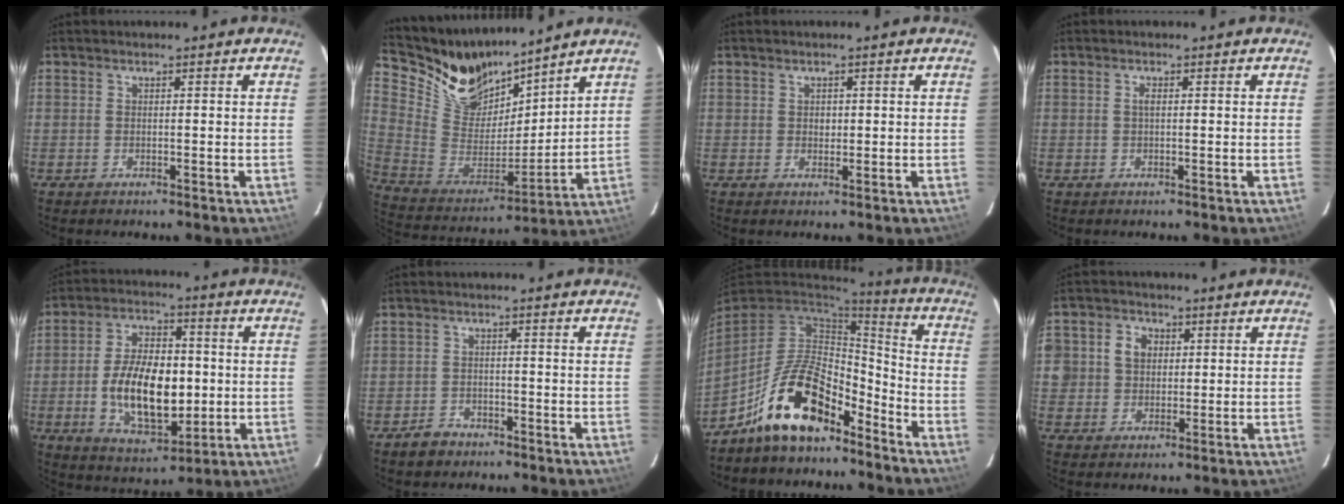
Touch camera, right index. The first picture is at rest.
{"total": 17.0, "force": [14.2, 7.6, 5.2], "torque": [-0.148, -0.010, 0.281]}
{"total": 1.3, "force": [0.3, 1.2, 0.4], "torque": [-0.004, 0.004, 0.006]}
{"total": 0.9, "force": [0.1, 0.3, 0.8], "torque": [-0.016, 0.003, 0.000]}
{"total": 15.8, "force": [-1.6, 8.2, 13.5], "torque": [-0.255, 0.002, -0.014]}
{"total": 3.7, "force": [-2.5, 2.6, 0.5], "torque": [-0.018, 0.013, -0.040]}
{"total": 15.2, "force": [-10.5, 6.5, 8.8], "torque": [-0.179, 0.026, -0.181]}
{"total": 6.5, "force": [0.9, 6.0, 2.4], "torque": [-0.051, 0.024, 0.017]}